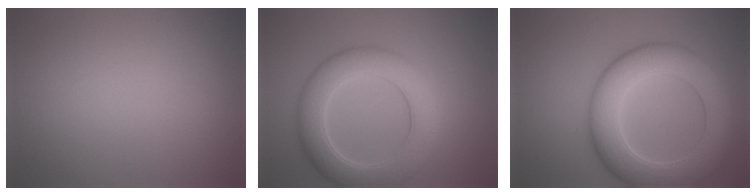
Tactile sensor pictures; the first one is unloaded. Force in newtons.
{"total": 7.0, "press": 7.0, "slide": 0.3}
{"total": 9.1, "press": 9.1, "slide": 0.0}